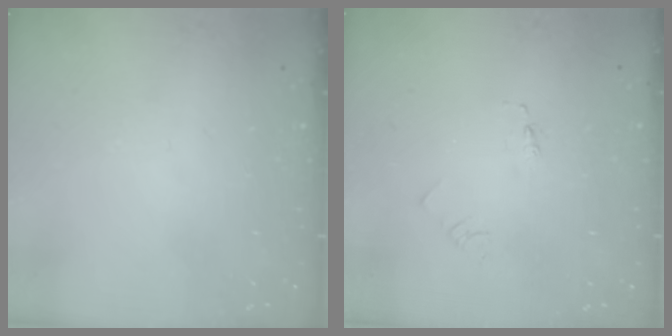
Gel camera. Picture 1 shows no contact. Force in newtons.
{"total": 1.8, "press": 1.8, "slide": 0.2}